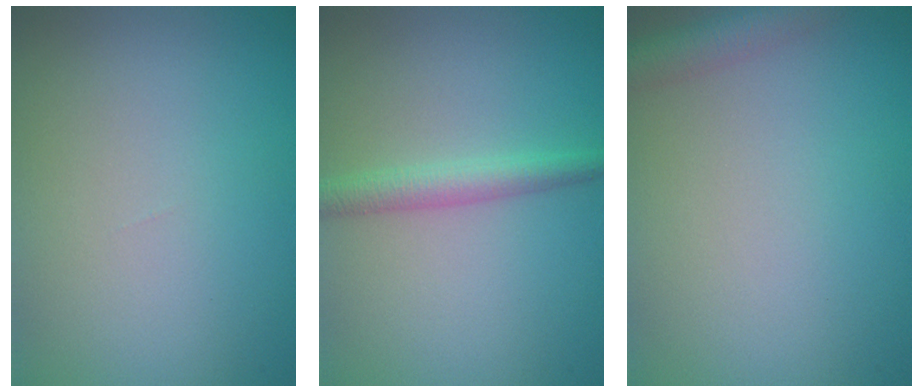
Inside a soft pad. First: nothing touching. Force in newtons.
{"total": 2.3, "press": 2.3, "slide": 0.1}
{"total": 2.9, "press": 2.9, "slide": 0.1}